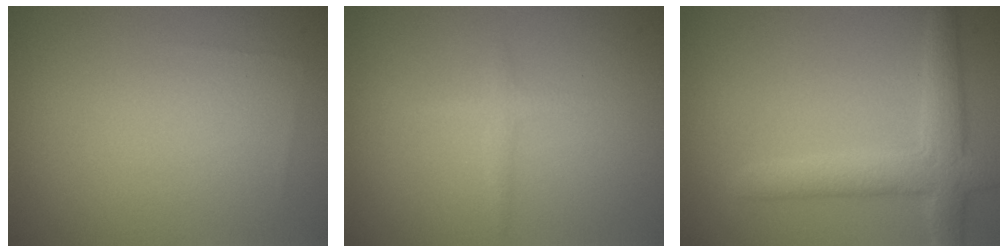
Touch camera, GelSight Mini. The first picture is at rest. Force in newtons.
{"total": 1.1, "press": 1.1, "slide": 0.0}
{"total": 4.2, "press": 4.2, "slide": 0.3}